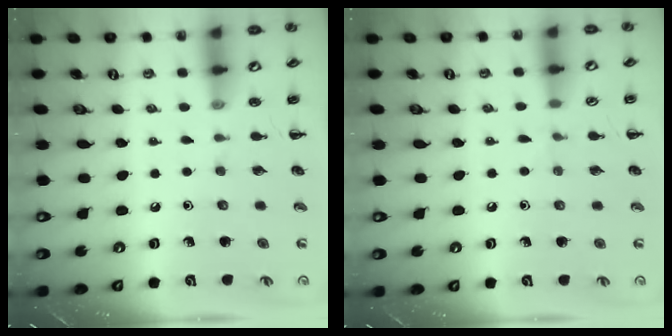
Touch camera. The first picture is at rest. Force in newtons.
{"total": 2.8, "press": 2.5, "slide": 1.1}